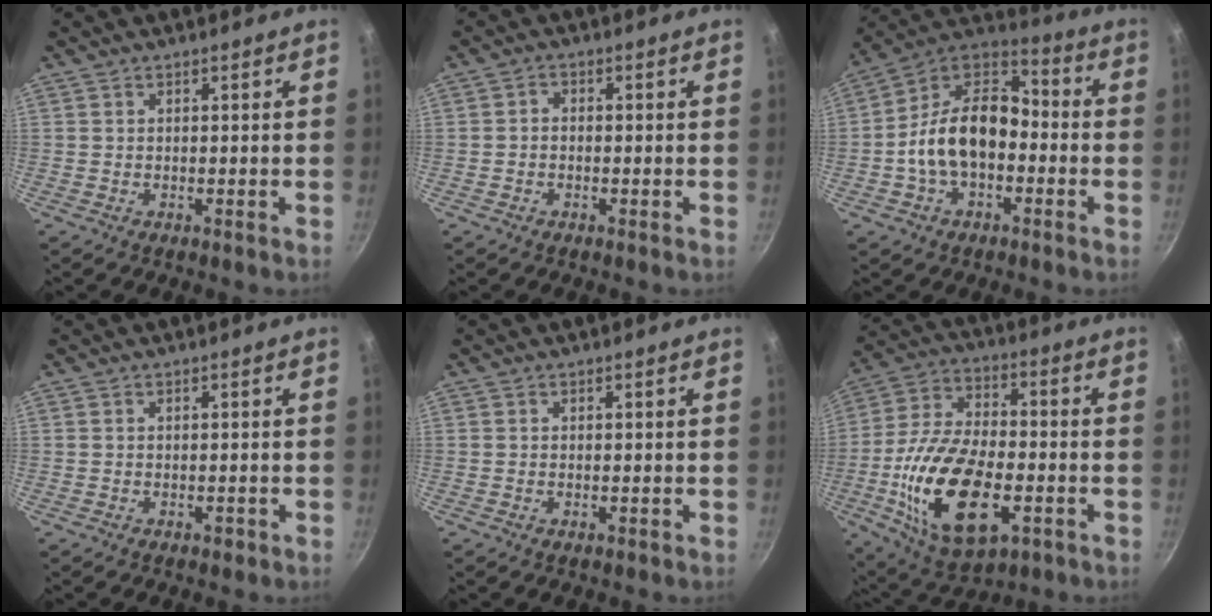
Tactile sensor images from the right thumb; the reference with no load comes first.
{"total": 1.7, "force": [-0.7, 1.3, 0.9], "torque": [-0.015, 0.012, -0.015]}
{"total": 16.9, "force": [-3.0, 11.0, 12.5], "torque": [-0.189, 0.053, -0.071]}
{"total": 1.1, "force": [-0.6, 0.6, 0.7], "torque": [-0.010, 0.004, -0.004]}
{"total": 0.5, "force": [-0.2, 0.2, 0.5], "torque": [-0.007, 0.002, -0.003]}
{"total": 23.0, "force": [-6.0, 12.1, 18.6], "torque": [-0.349, 0.020, -0.102]}